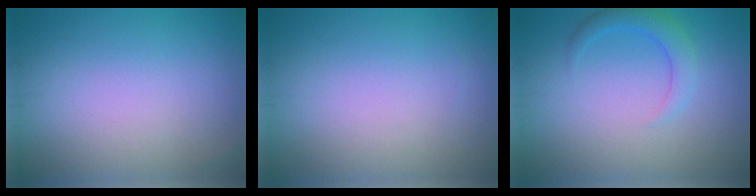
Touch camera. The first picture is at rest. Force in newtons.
{"total": 0.0}
{"total": 2.4, "press": 2.4, "slide": 0.2}